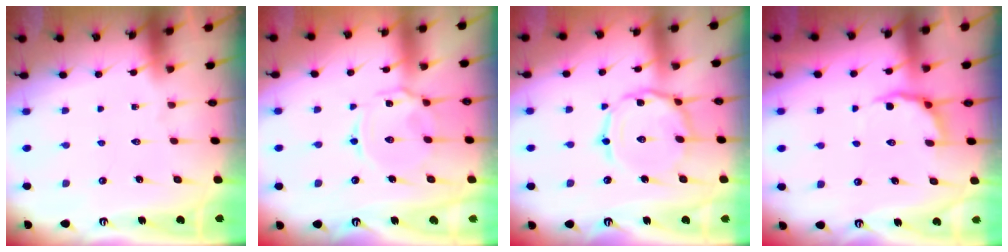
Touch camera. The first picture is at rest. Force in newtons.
{"total": 5.2, "press": 5.2, "slide": 0.3}
{"total": 8.1, "press": 8.1, "slide": 0.5}
{"total": 3.6, "press": 2.7, "slide": 2.3}